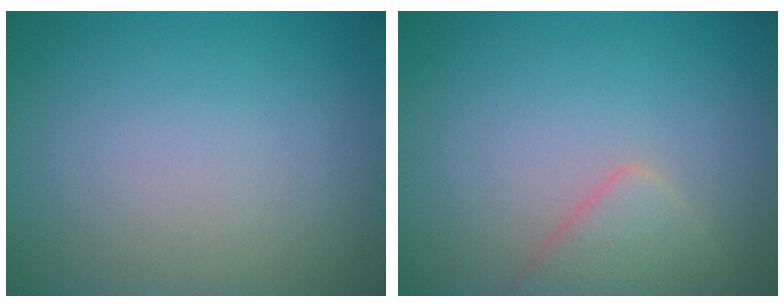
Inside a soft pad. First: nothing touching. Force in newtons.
{"total": 2.6, "press": 2.6, "slide": 0.2}